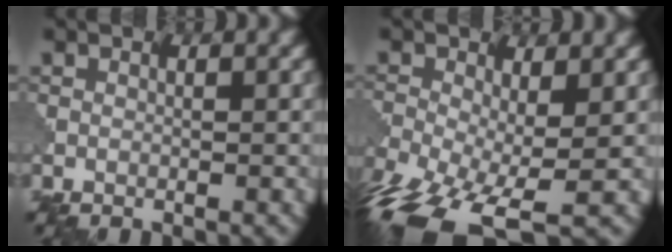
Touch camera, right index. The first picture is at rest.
{"total": 11.6, "force": [-5.7, 5.3, 8.7], "torque": [-0.196, -0.023, -0.085]}